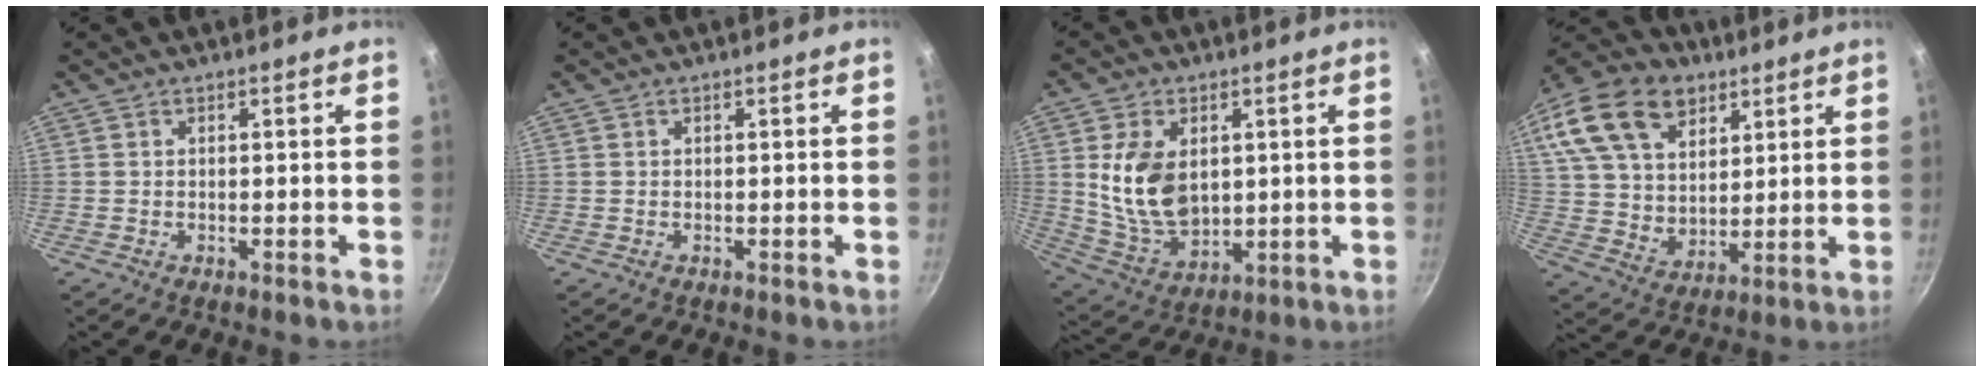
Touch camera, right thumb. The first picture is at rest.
{"total": 0.0}
{"total": 13.1, "force": [2.1, 8.7, 9.5], "torque": [-0.161, -0.024, 0.055]}
{"total": 22.2, "force": [10.9, 14.8, 12.5], "torque": [-0.223, -0.006, 0.198]}